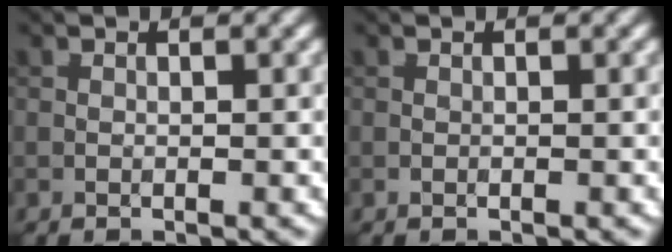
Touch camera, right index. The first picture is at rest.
{"total": 0.0}